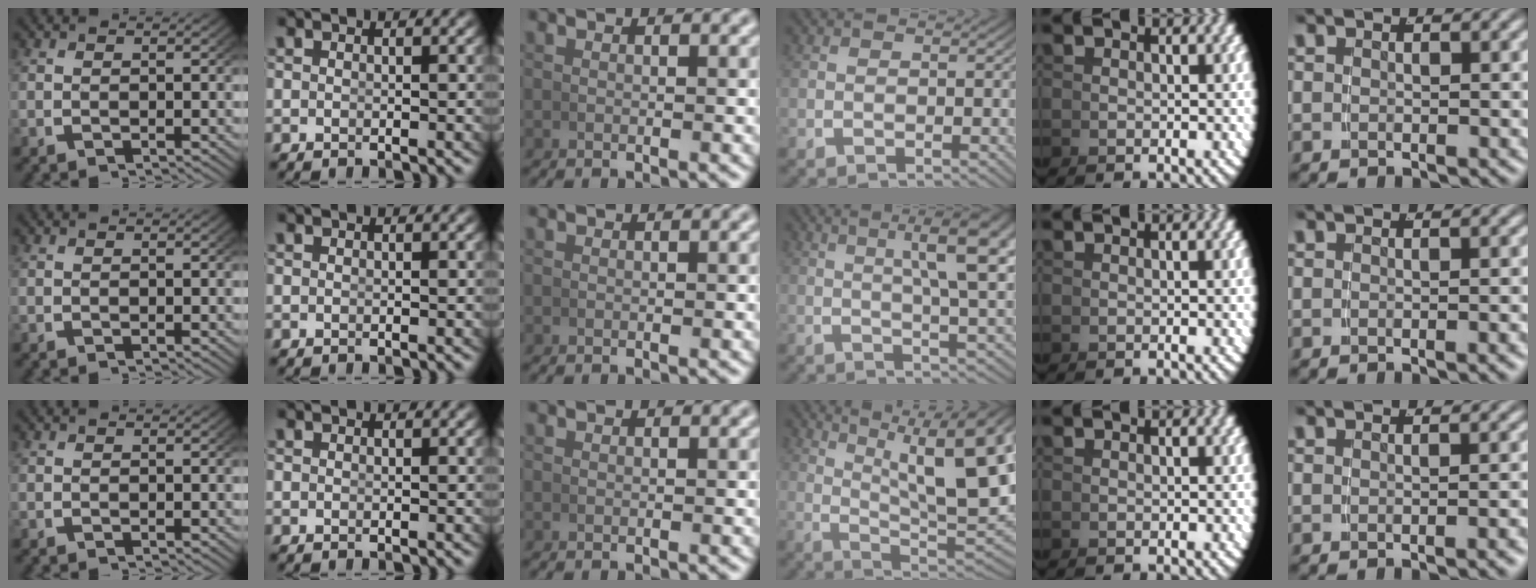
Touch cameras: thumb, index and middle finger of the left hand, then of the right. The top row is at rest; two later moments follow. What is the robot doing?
{"motion": "lift_and_place", "object": "cup"}